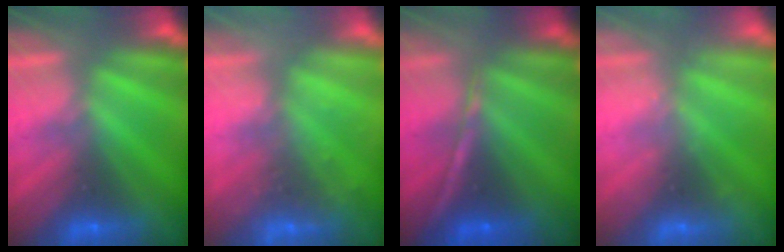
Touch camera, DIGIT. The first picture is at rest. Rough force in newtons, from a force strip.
{"total": 2.4}
{"total": 1.3}
{"total": 2.2}